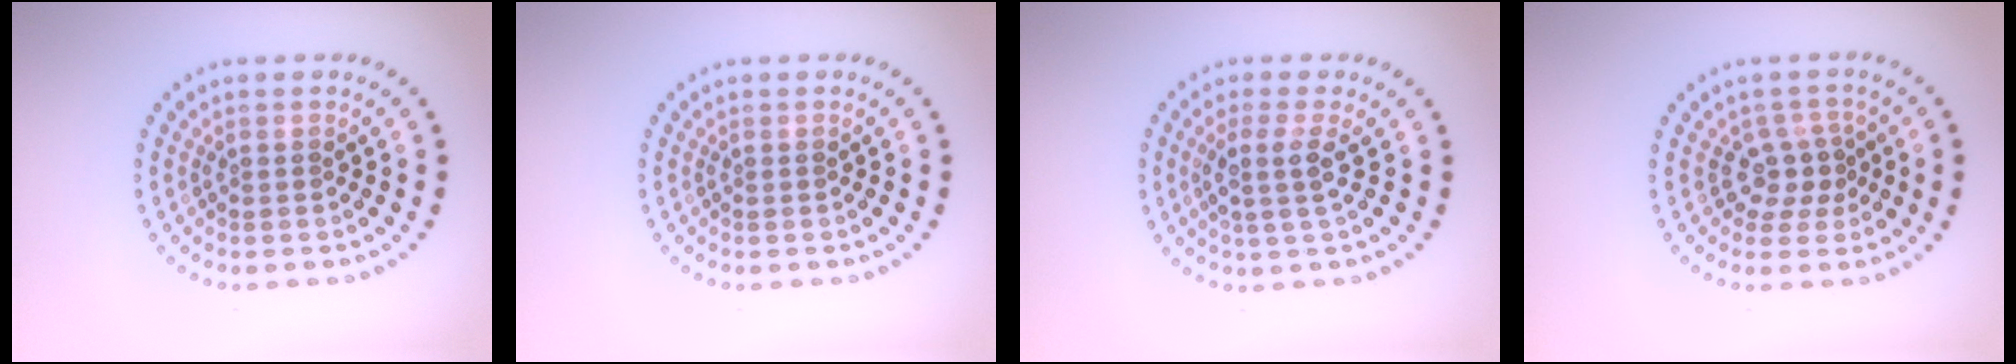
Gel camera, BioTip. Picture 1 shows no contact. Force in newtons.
{"total": 0.0}
{"total": 2.3, "press": 1.8, "slide": 1.3}
{"total": 2.5, "press": 2.0, "slide": 1.5}